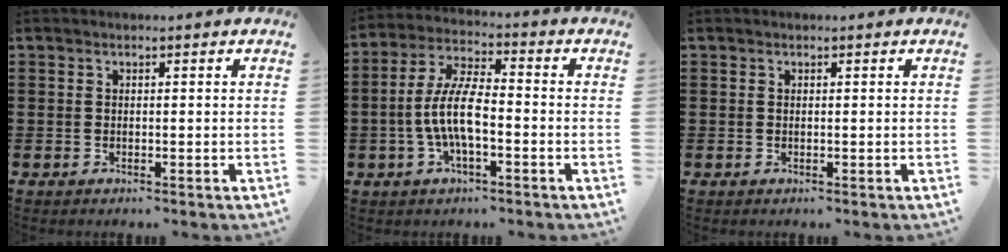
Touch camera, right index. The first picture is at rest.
{"total": 8.4, "force": [-1.9, 2.7, 7.7], "torque": [-0.180, -0.010, -0.044]}
{"total": 0.0}